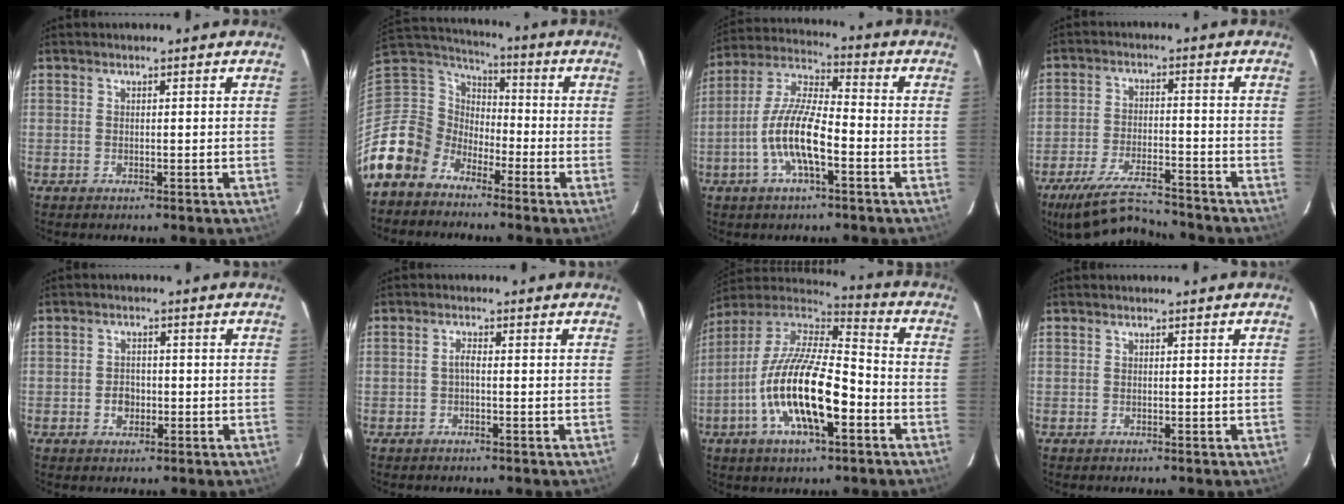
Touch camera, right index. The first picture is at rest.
{"total": 11.8, "force": [-8.0, 8.5, 1.7], "torque": [-0.068, 0.032, -0.167]}
{"total": 12.0, "force": [-4.2, 3.2, 10.8], "torque": [-0.227, 0.001, -0.084]}
{"total": 13.6, "force": [-12.2, 2.3, 5.6], "torque": [-0.137, -0.015, -0.210]}
{"total": 2.9, "force": [-0.9, 2.3, 1.5], "torque": [-0.027, 0.006, -0.012]}
{"total": 1.3, "force": [-0.5, 0.3, 1.2], "torque": [-0.023, 0.005, -0.011]}
{"total": 20.2, "force": [-6.6, 6.8, 17.9], "torque": [-0.344, -0.016, -0.130]}
{"total": 0.0}